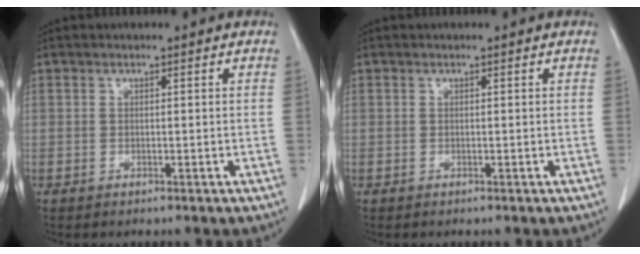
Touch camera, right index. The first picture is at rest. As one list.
[{"total": 0.0}]